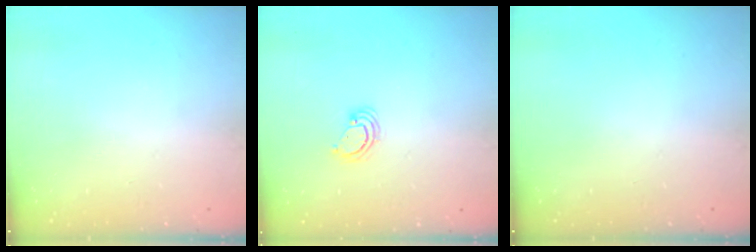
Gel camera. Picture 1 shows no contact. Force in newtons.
{"total": 3.7, "press": 3.7, "slide": 0.4}
{"total": 0.0}